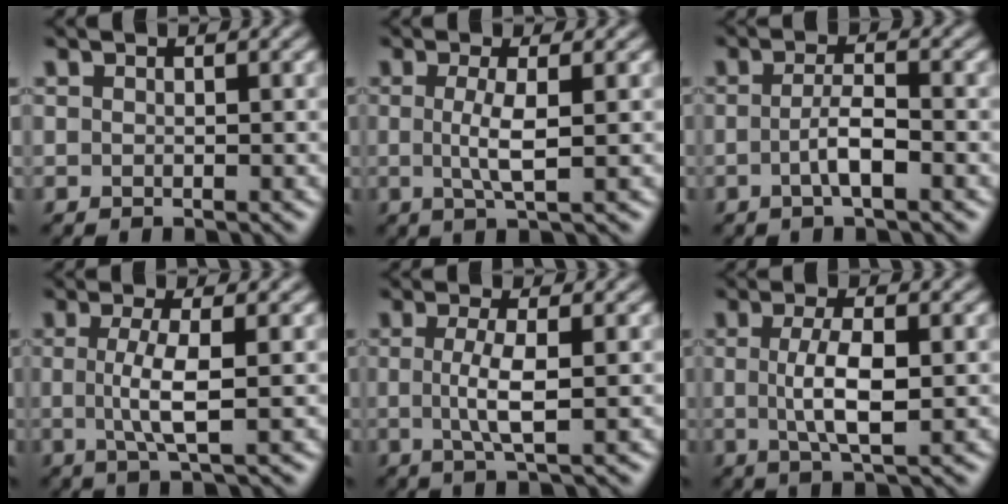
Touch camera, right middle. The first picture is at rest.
{"total": 2.9, "force": [-0.2, 0.6, 2.9], "torque": [-0.058, -0.003, -0.003]}
{"total": 2.6, "force": [-0.9, 0.6, 2.4], "torque": [-0.046, 0.000, -0.017]}
{"total": 3.8, "force": [-0.3, 0.9, 3.7], "torque": [-0.071, -0.002, -0.005]}
{"total": 3.4, "force": [-0.3, 0.8, 3.3], "torque": [-0.064, -0.001, -0.004]}
{"total": 4.3, "force": [-0.3, 1.2, 4.1], "torque": [-0.083, 0.001, -0.002]}